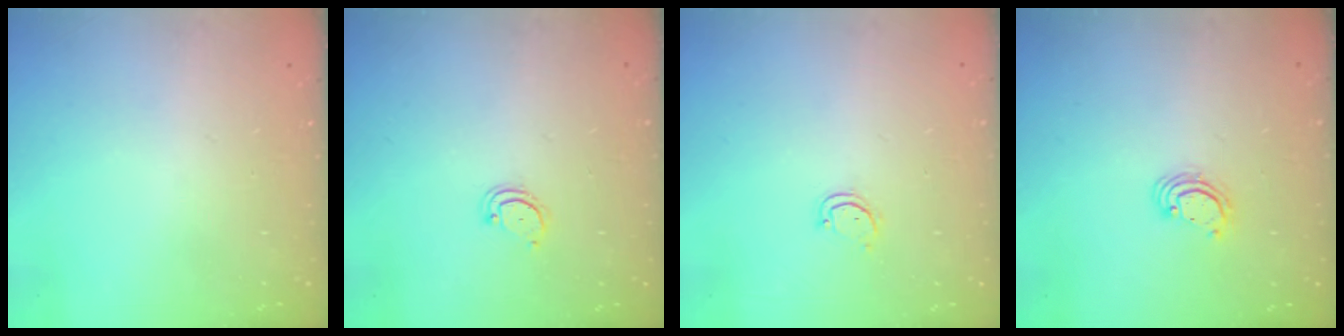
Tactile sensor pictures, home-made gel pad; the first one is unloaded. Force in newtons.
{"total": 2.3, "press": 2.3, "slide": 0.2}
{"total": 2.7, "press": 2.6, "slide": 0.3}
{"total": 2.6, "press": 2.6, "slide": 0.1}